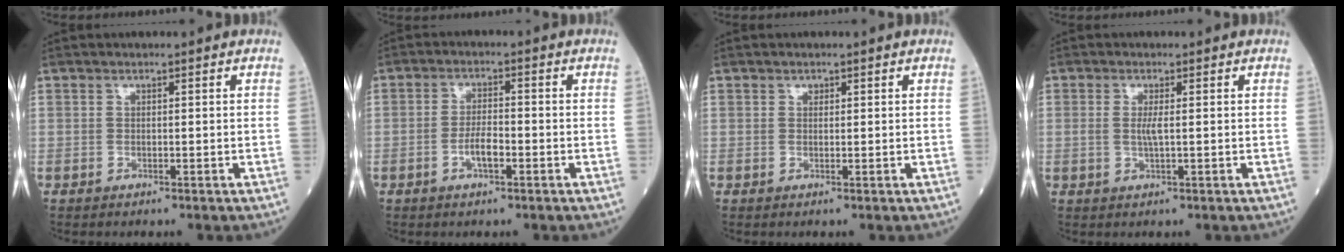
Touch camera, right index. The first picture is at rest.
{"total": 3.5, "force": [-1.4, 0.9, 3.1], "torque": [-0.059, 0.003, -0.027]}
{"total": 0.5, "force": [0.3, 0.4, 0.2], "torque": [0.000, -0.001, 0.002]}
{"total": 1.9, "force": [0.1, 0.1, 1.9], "torque": [-0.044, -0.002, 0.001]}